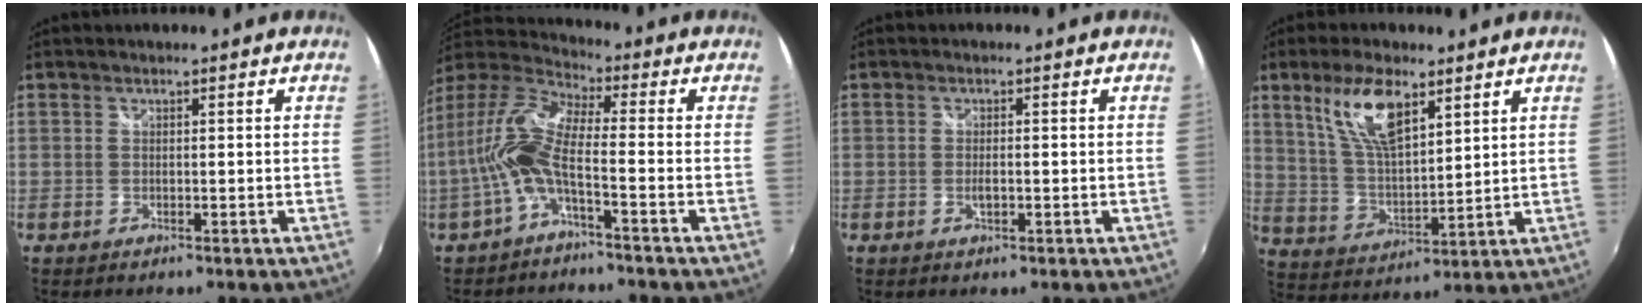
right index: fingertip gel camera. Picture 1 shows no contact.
{"total": 10.8, "force": [-2.2, 2.2, 10.3], "torque": [-0.217, 0.010, -0.042]}
{"total": 1.8, "force": [-0.4, 0.6, 1.6], "torque": [-0.031, 0.001, -0.004]}
{"total": 11.9, "force": [6.6, 4.3, 8.9], "torque": [-0.171, 0.007, 0.136]}